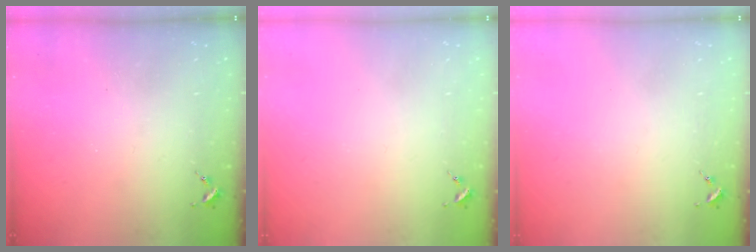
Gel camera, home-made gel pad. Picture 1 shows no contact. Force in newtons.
{"total": 0.0}
{"total": 0.0}